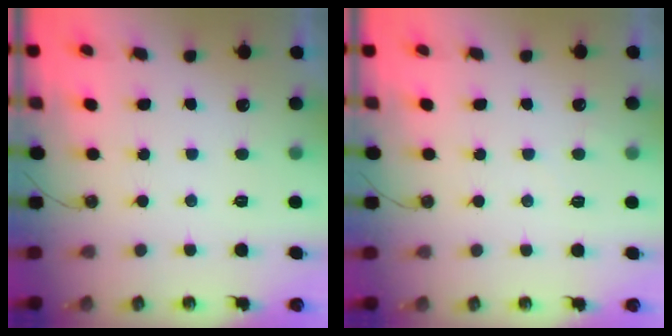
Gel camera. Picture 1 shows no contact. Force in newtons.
{"total": 1.9, "press": 1.9, "slide": 0.3}